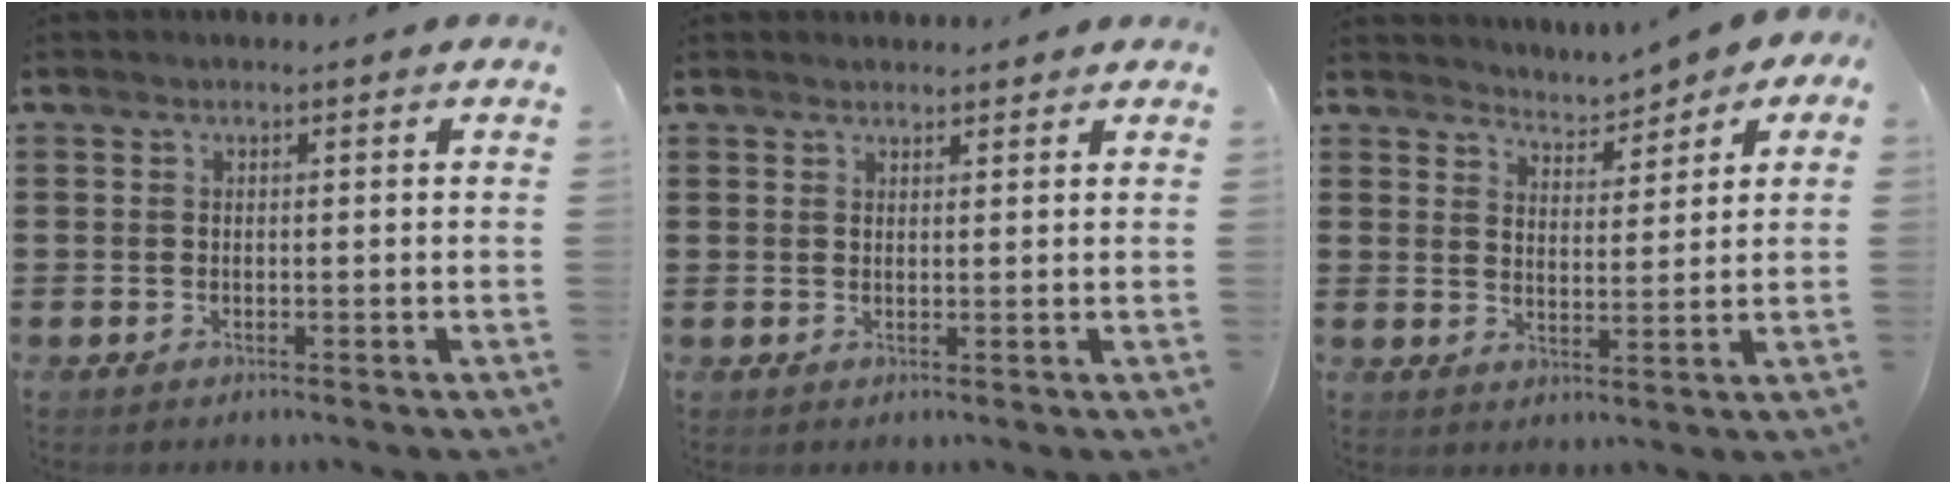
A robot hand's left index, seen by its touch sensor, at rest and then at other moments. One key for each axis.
{"total": 1.4, "fx": 1.4, "fy": 0.4, "fz": 0.0, "tx": -0.004, "ty": 0.002, "tz": 0.026}
{"total": 3.5, "fx": 3.4, "fy": 0.7, "fz": 0.1, "tx": -0.020, "ty": -0.014, "tz": 0.059}